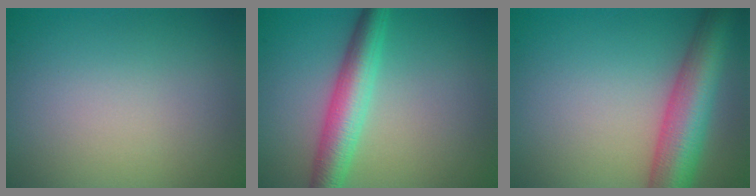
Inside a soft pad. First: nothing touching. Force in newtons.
{"total": 4.8, "press": 4.8, "slide": 0.1}
{"total": 7.7, "press": 7.7, "slide": 0.3}